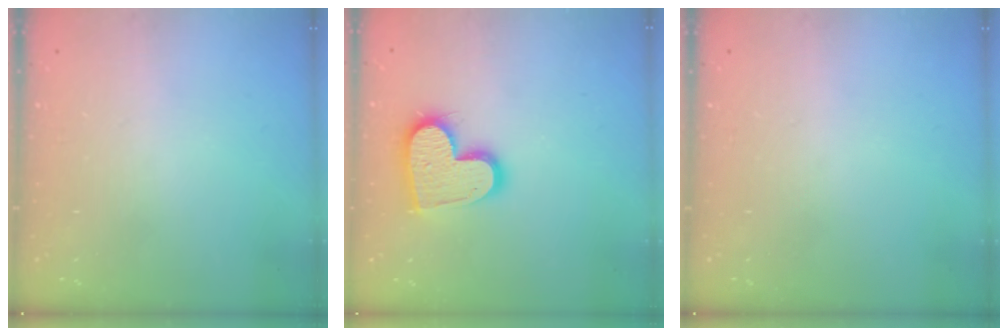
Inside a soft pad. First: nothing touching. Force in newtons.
{"total": 15.2, "press": 15.2, "slide": 0.9}
{"total": 0.0}